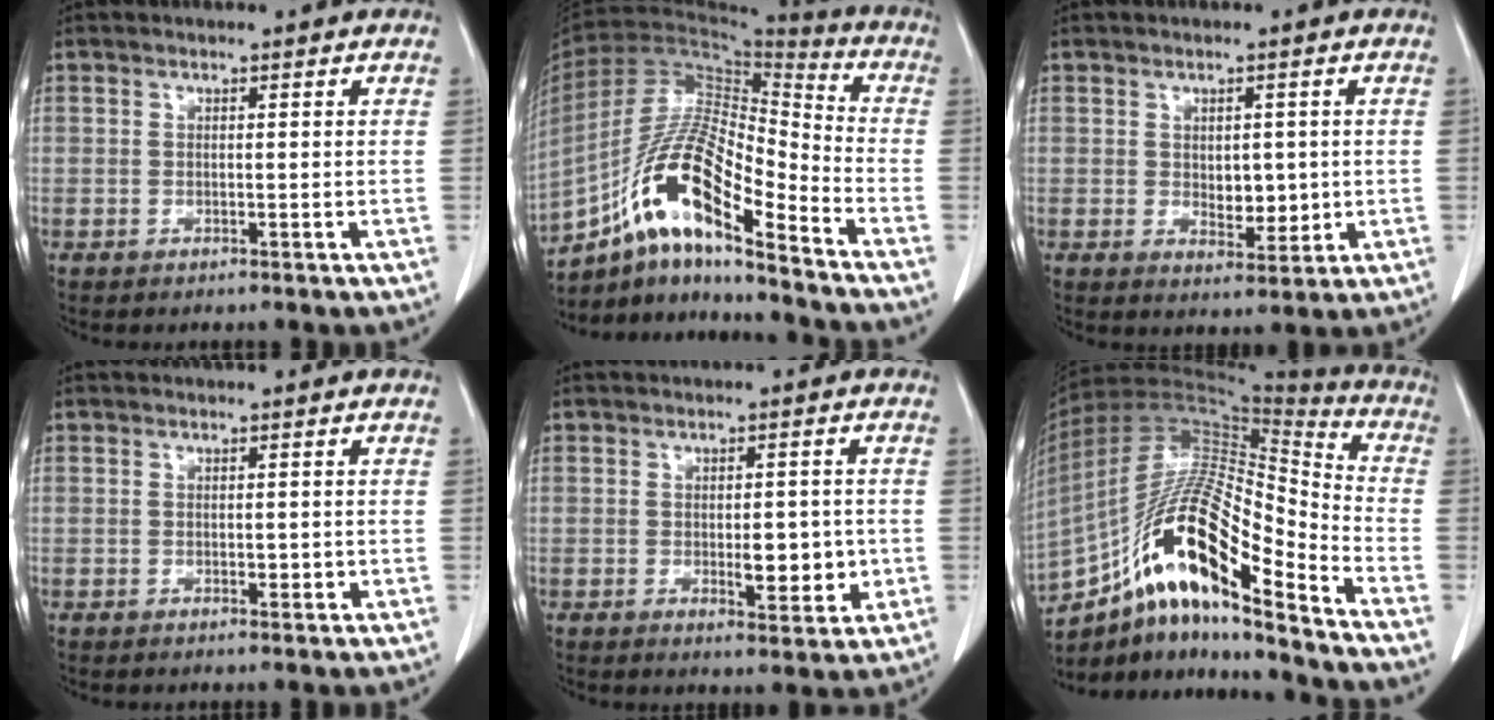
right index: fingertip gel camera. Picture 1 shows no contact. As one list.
[{"total": 16.8, "force": [-10.1, 2.9, 13.1], "torque": [-0.254, 0.009, -0.178]}, {"total": 4.3, "force": [0.1, 2.5, 3.5], "torque": [-0.046, -0.006, 0.012]}, {"total": 1.2, "force": [-0.2, 0.6, 1.0], "torque": [-0.013, 0.000, 0.000]}, {"total": 5.5, "force": [-0.8, 2.3, 4.9], "torque": [-0.063, -0.004, -0.004]}, {"total": 21.3, "force": [-12.7, 3.7, 16.8], "torque": [-0.326, 0.002, -0.225]}]